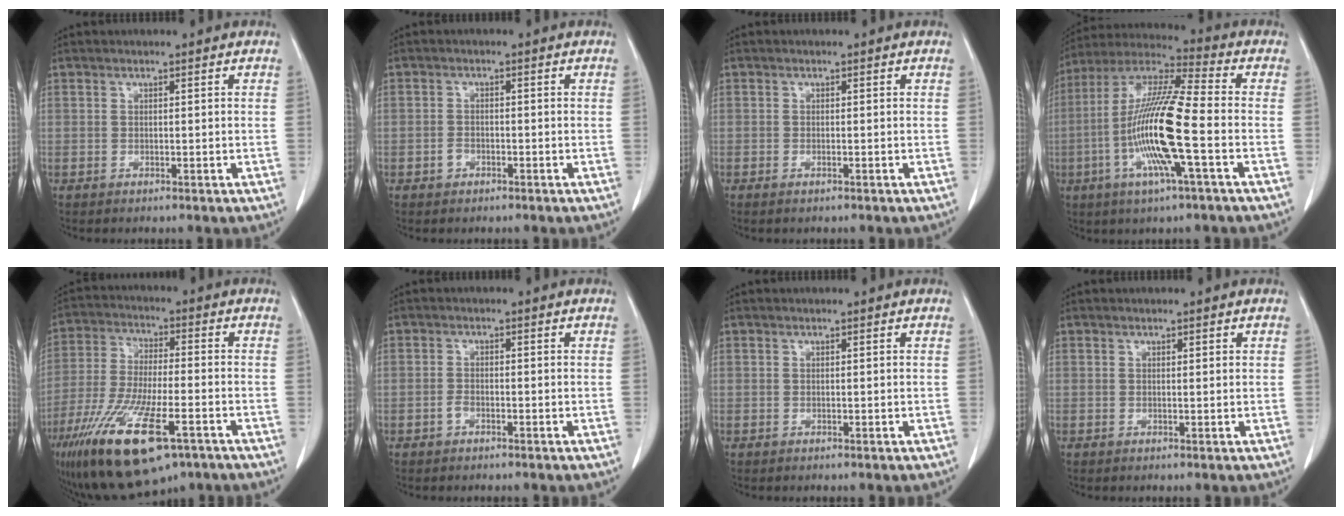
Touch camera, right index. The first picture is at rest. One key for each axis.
{"total": 1.5, "fx": -0.8, "fy": 1.1, "fz": 0.6, "tx": -0.011, "ty": 0.004, "tz": -0.013}
{"total": 0.7, "fx": -0.5, "fy": 0.2, "fz": 0.5, "tx": -0.011, "ty": -0.001, "tz": -0.005}
{"total": 16.0, "fx": -3.7, "fy": 0.8, "fz": 15.5, "tx": -0.310, "ty": -0.005, "tz": -0.078}
{"total": 18.8, "fx": -10.8, "fy": 5.1, "fz": 14.5, "tx": -0.292, "ty": -0.039, "tz": -0.188}
{"total": 1.3, "fx": -0.8, "fy": 0.7, "fz": 0.8, "tx": -0.014, "ty": 0.003, "tz": -0.014}
{"total": 0.0}
{"total": 0.5, "fx": 0.3, "fy": 0.1, "fz": 0.4, "tx": -0.008, "ty": -0.001, "tz": 0.004}